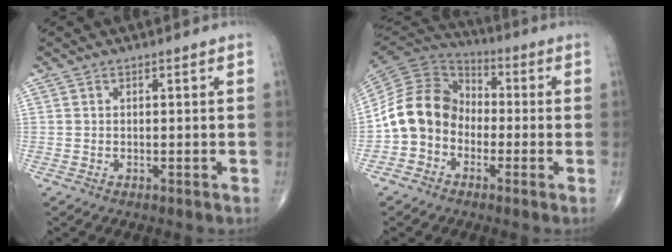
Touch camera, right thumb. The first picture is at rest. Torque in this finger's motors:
{"motor_torque": [0.63, 1.74, 0.79, -0.74, 0.13]}